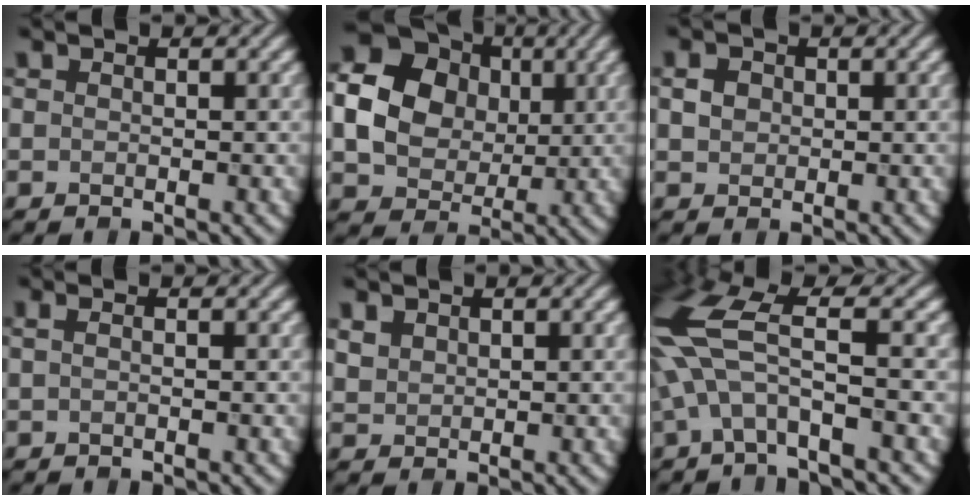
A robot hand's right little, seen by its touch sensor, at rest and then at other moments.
{"total": 16.9, "force": [3.6, 15.0, 7.0], "torque": [-0.157, 0.028, 0.043]}
{"total": 1.3, "force": [-0.2, 1.1, 0.5], "torque": [-0.009, 0.002, 0.000]}
{"total": 0.9, "force": [-0.2, 0.2, 0.8], "torque": [-0.016, 0.006, -0.011]}
{"total": 1.2, "force": [0.6, 1.0, 0.4], "torque": [-0.014, -0.001, 0.020]}
{"total": 7.4, "force": [-0.2, 2.1, 7.1], "torque": [-0.172, 0.015, -0.014]}